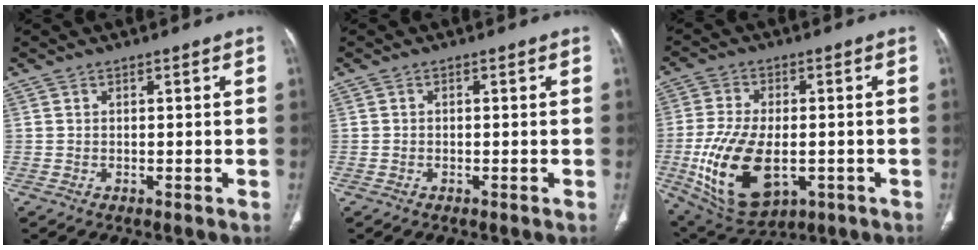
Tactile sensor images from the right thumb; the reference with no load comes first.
{"total": 0.0}
{"total": 17.4, "force": [-4.0, 9.7, 13.9], "torque": [-0.267, -0.005, -0.048]}